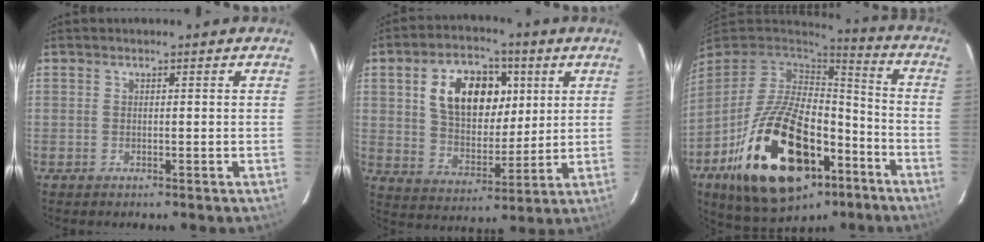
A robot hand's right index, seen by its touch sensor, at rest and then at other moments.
{"total": 15.4, "force": [4.9, 9.7, 10.9], "torque": [-0.194, 0.020, 0.092]}
{"total": 29.4, "force": [-13.8, 15.2, 21.1], "torque": [-0.400, -0.007, -0.207]}